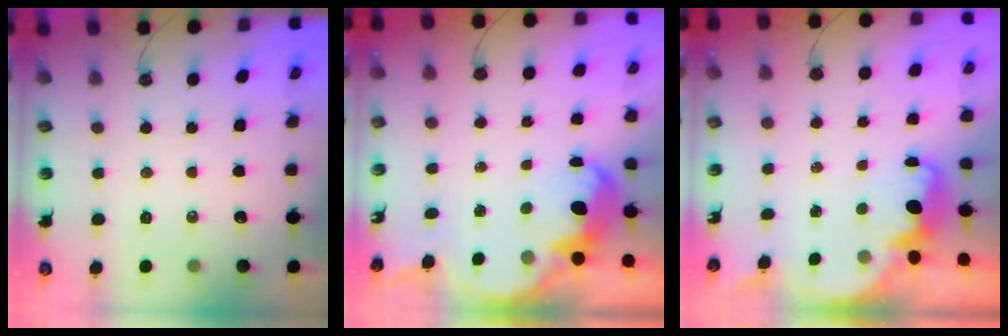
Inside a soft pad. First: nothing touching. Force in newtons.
{"total": 5.8, "press": 5.7, "slide": 0.6}
{"total": 2.2, "press": 2.1, "slide": 0.7}